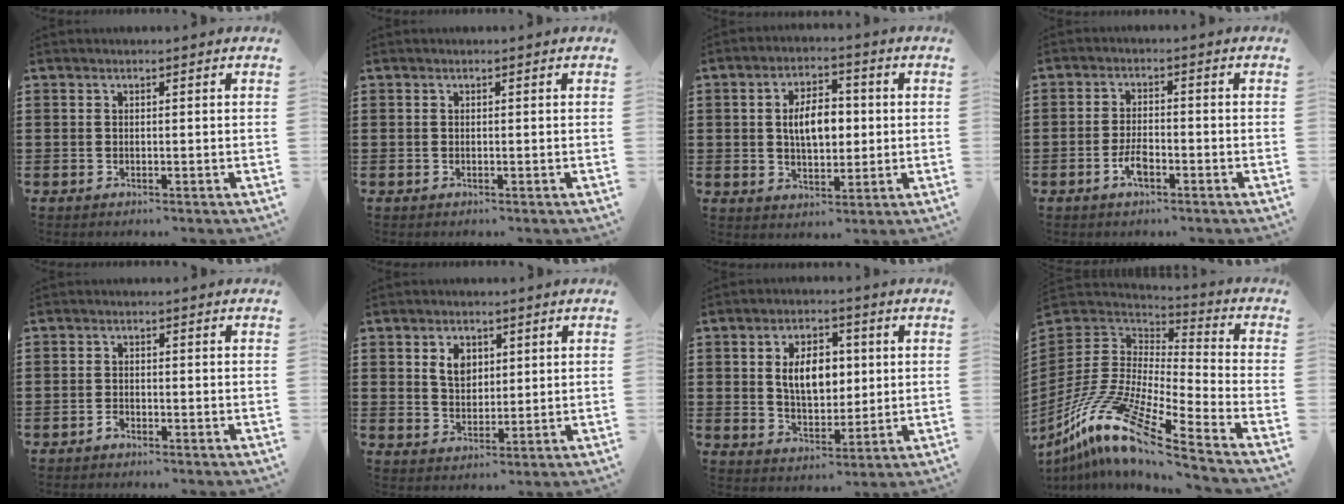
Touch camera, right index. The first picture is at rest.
{"total": 0.0}
{"total": 6.4, "force": [0.5, 3.5, 5.3], "torque": [-0.093, 0.006, 0.001]}
{"total": 3.7, "force": [-1.7, 1.5, 2.9], "torque": [-0.071, -0.001, -0.037]}
{"total": 1.3, "force": [-1.0, 0.5, 0.5], "torque": [-0.014, -0.003, -0.020]}
{"total": 4.3, "force": [1.6, 3.0, 2.6], "torque": [-0.061, 0.012, 0.028]}
{"total": 7.2, "force": [1.3, 4.4, 5.5], "torque": [-0.105, 0.008, 0.017]}
{"total": 13.6, "force": [-10.0, 2.1, 9.0], "torque": [-0.199, 0.002, -0.202]}